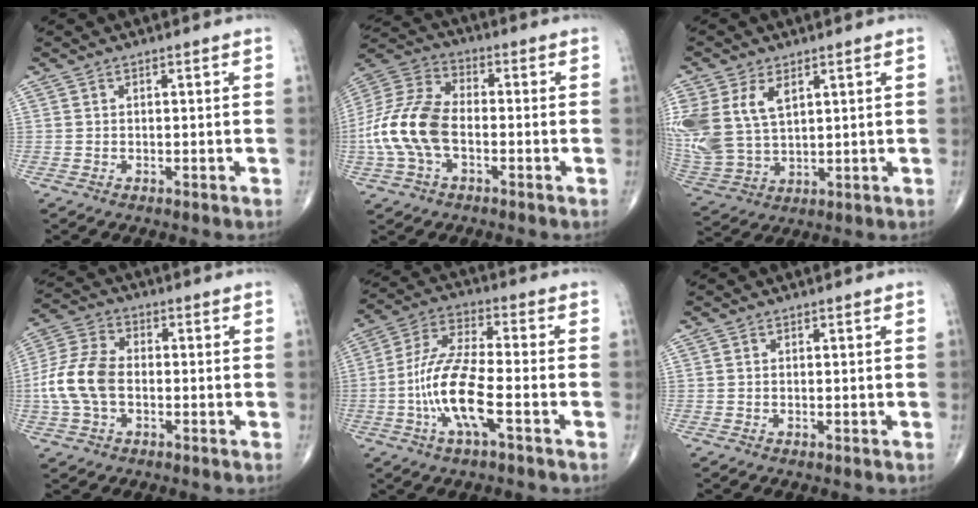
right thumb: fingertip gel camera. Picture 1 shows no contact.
{"total": 14.9, "force": [-2.9, 8.9, 11.7], "torque": [-0.257, 0.033, -0.059]}
{"total": 15.6, "force": [5.2, 10.0, 10.8], "torque": [-0.258, -0.005, 0.118]}
{"total": 11.0, "force": [-1.5, 7.0, 8.3], "torque": [-0.178, 0.026, -0.036]}
{"total": 12.8, "force": [-4.0, 3.3, 11.8], "torque": [-0.253, 0.026, -0.079]}
{"total": 0.0}